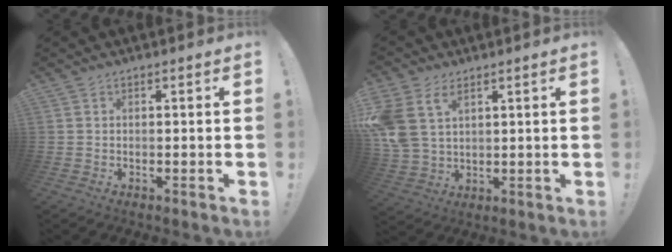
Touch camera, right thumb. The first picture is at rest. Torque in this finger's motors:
{"motor_torque": [0.72, 0.73, 1.41, 0.09, 0.46]}